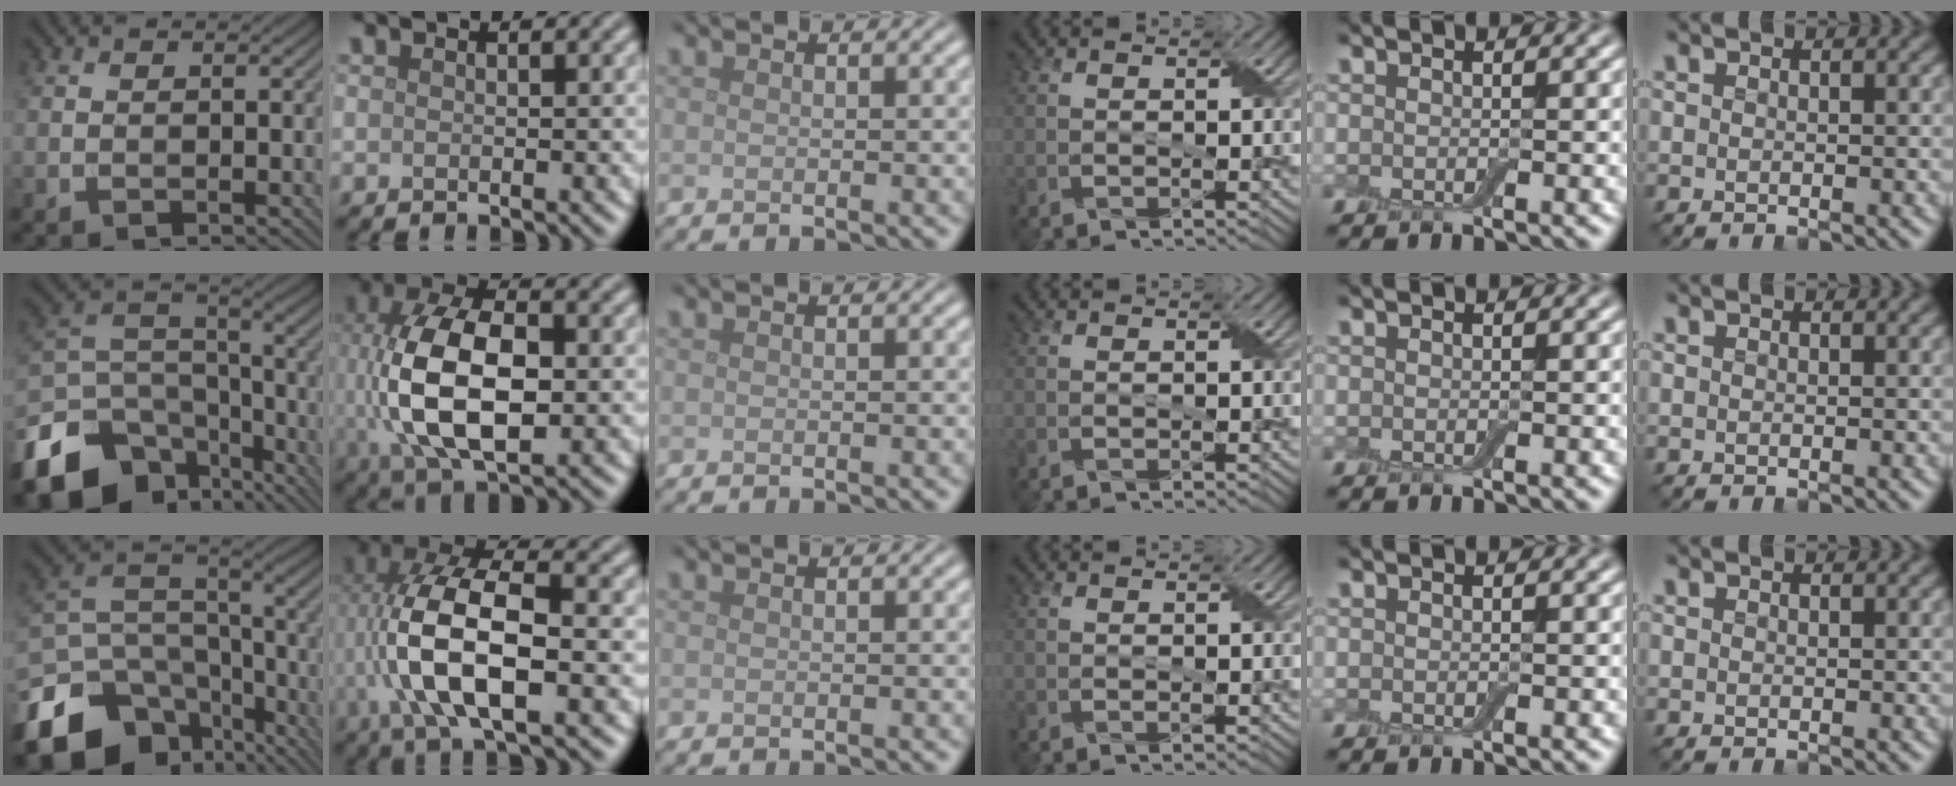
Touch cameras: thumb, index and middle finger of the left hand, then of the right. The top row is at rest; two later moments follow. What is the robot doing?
{"motion": "peel", "object": "small bumper sticker"}